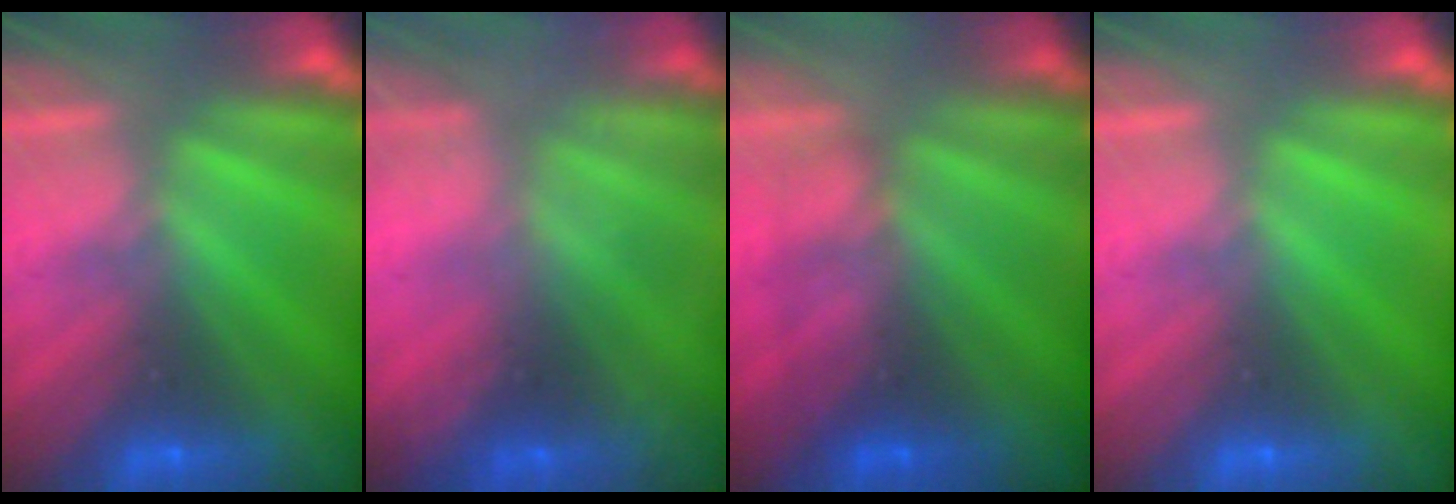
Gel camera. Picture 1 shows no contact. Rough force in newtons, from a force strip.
{"total": 1.5}
{"total": 3.4}
{"total": 0.0}